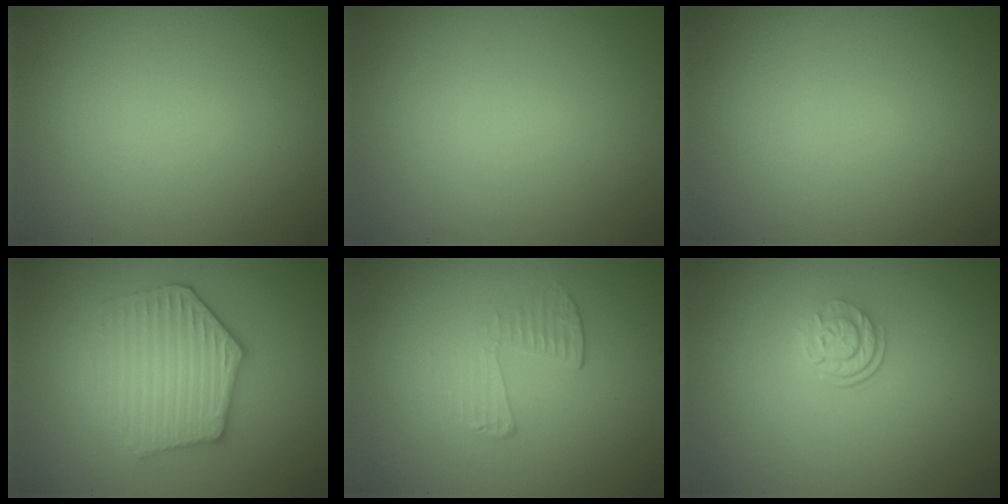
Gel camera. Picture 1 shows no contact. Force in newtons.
{"total": 0.0}
{"total": 0.0}
{"total": 4.3, "press": 4.0, "slide": 1.8}
{"total": 1.8, "press": 0.5, "slide": 1.7}
{"total": 2.6, "press": 1.8, "slide": 1.9}